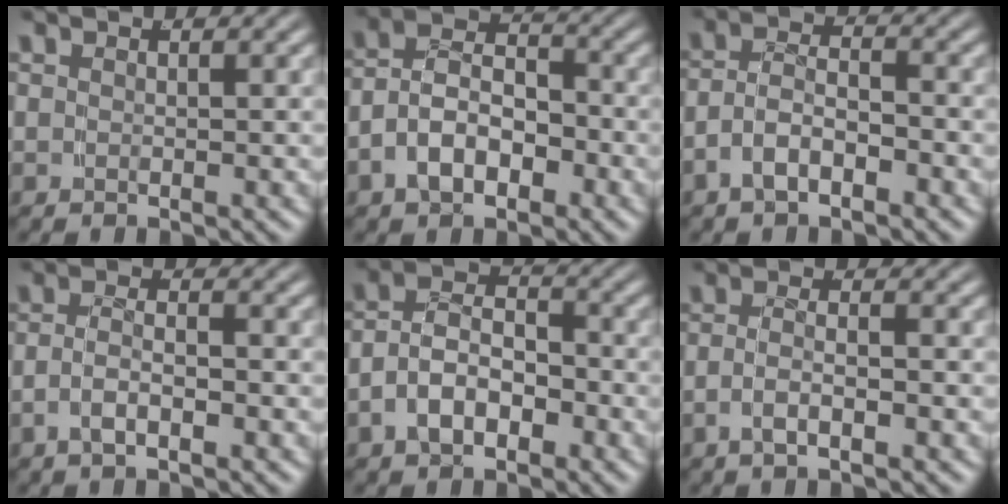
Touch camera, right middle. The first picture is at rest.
{"total": 7.4, "force": [-1.8, 5.8, 4.2], "torque": [-0.079, -0.010, -0.036]}
{"total": 3.9, "force": [-2.0, 2.3, 2.3], "torque": [-0.046, -0.010, -0.033]}
{"total": 2.6, "force": [-1.4, 0.9, 2.0], "torque": [-0.038, -0.007, -0.022]}
{"total": 6.7, "force": [-1.9, 5.2, 3.7], "torque": [-0.072, -0.011, -0.035]}
{"total": 2.4, "force": [-1.4, 0.5, 1.9], "torque": [-0.038, -0.008, -0.020]}